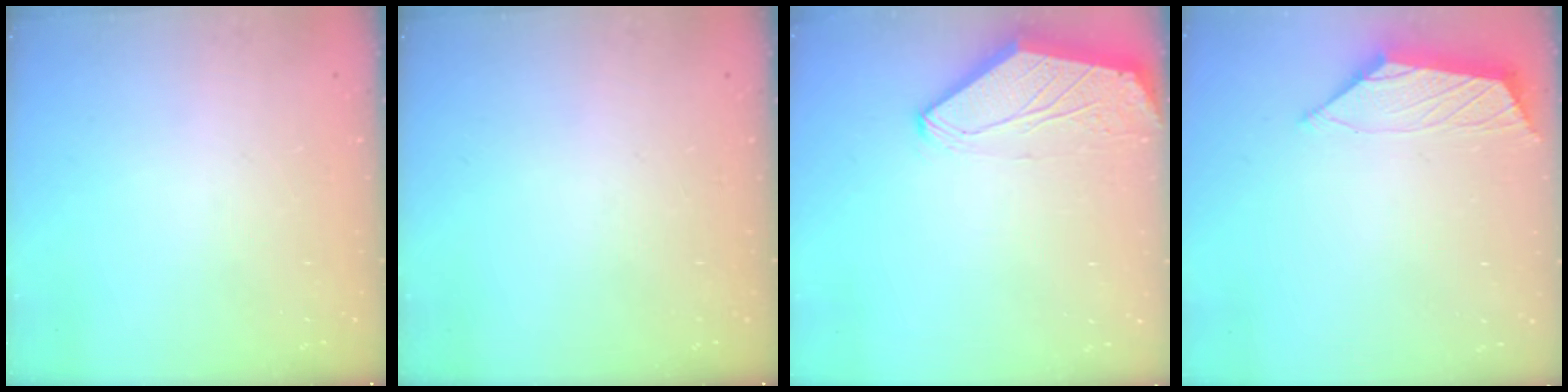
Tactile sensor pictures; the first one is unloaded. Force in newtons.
{"total": 0.0}
{"total": 0.0}
{"total": 1.2, "press": 1.2, "slide": 0.2}